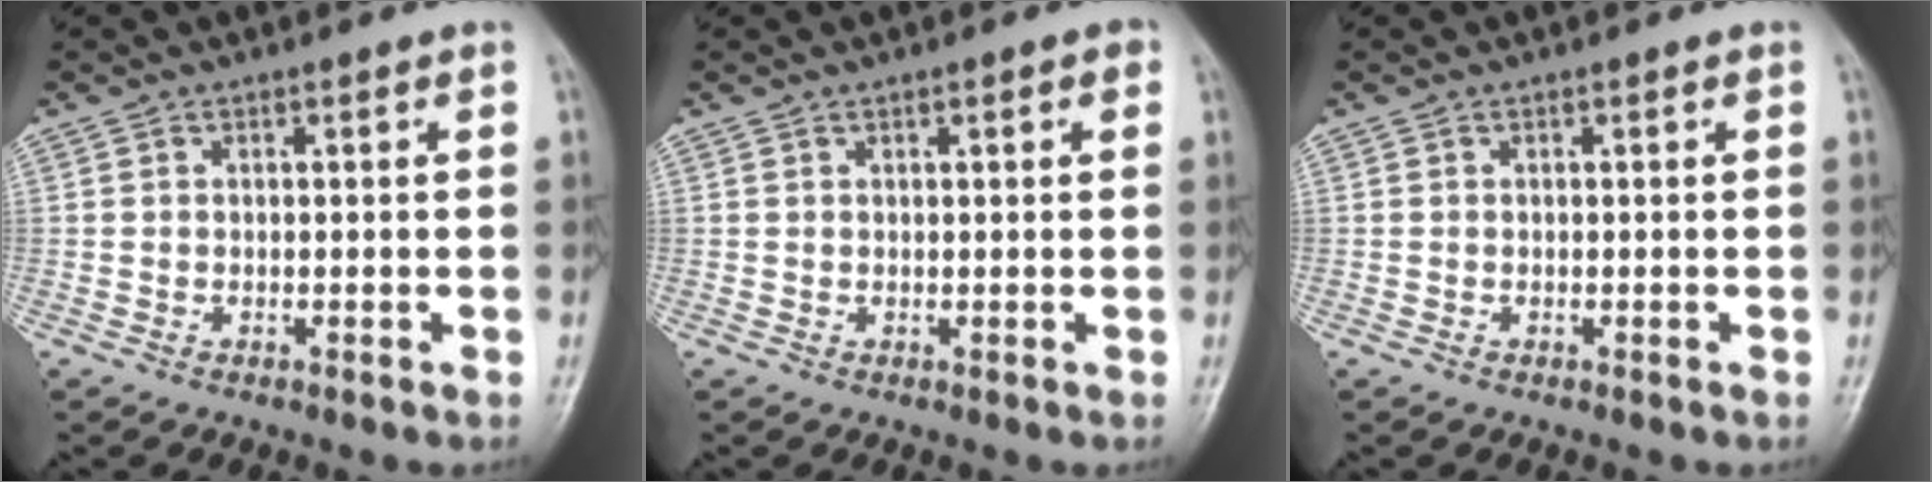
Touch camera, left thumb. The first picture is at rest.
{"total": 1.7, "force": [0.8, 0.5, 1.5], "torque": [-0.018, 0.002, 0.008]}
{"total": 0.0}